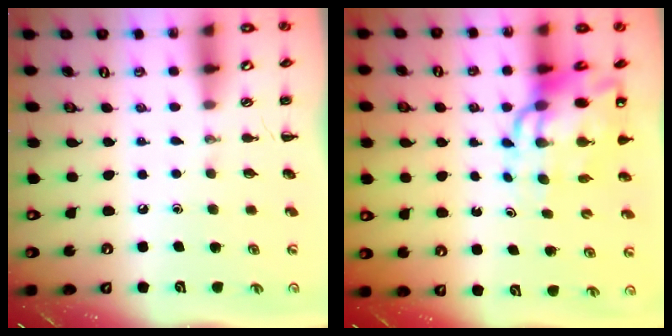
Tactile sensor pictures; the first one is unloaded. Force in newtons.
{"total": 13.0, "press": 12.4, "slide": 3.8}